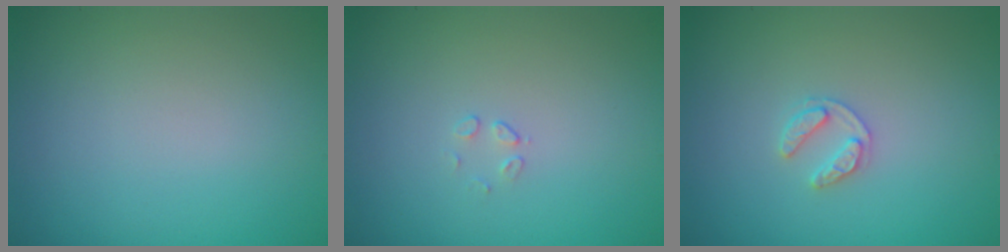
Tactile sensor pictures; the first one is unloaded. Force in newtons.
{"total": 0.5, "press": 0.2, "slide": 0.5}
{"total": 1.6, "press": 1.6, "slide": 0.3}